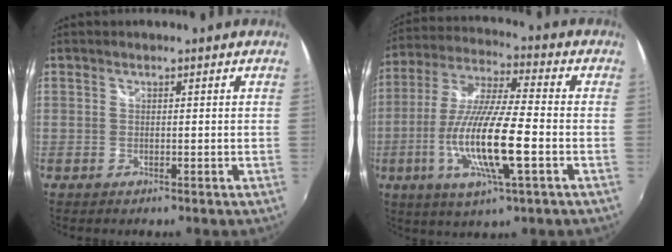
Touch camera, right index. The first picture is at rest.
{"total": 16.3, "force": [-4.7, 2.2, 15.4], "torque": [-0.308, -0.017, -0.087]}